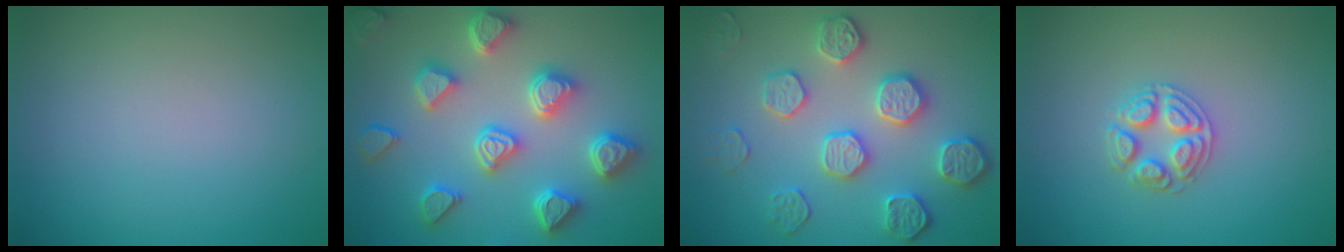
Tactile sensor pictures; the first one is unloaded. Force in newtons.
{"total": 6.6, "press": 6.0, "slide": 2.7}
{"total": 4.5, "press": 4.3, "slide": 1.2}
{"total": 2.6, "press": 2.6, "slide": 0.2}